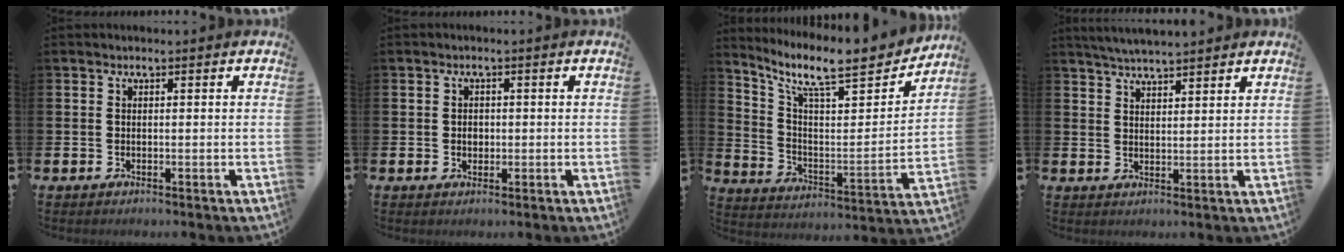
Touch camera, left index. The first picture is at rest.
{"total": 1.4, "force": [0.0, 1.2, 0.8], "torque": [-0.004, 0.004, -0.004]}
{"total": 10.7, "force": [8.9, 2.8, 5.2], "torque": [-0.119, -0.069, 0.146]}
{"total": 4.1, "force": [4.1, 0.2, 0.8], "torque": [-0.022, -0.015, 0.074]}